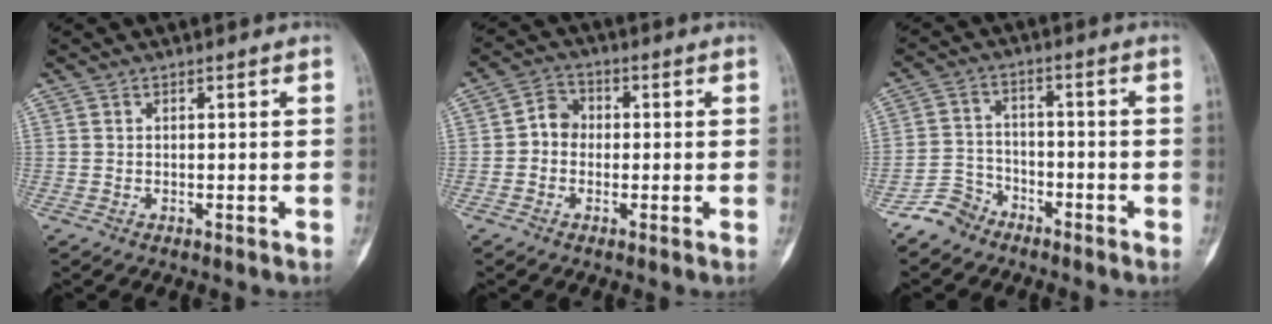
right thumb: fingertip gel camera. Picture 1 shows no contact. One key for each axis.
{"total": 4.5, "fx": -0.5, "fy": 3.9, "fz": 2.2, "tx": -0.017, "ty": 0.016, "tz": -0.021}
{"total": 5.6, "fx": -4.6, "fy": 3.2, "fz": 0.3, "tx": 0.012, "ty": 0.034, "tz": -0.098}